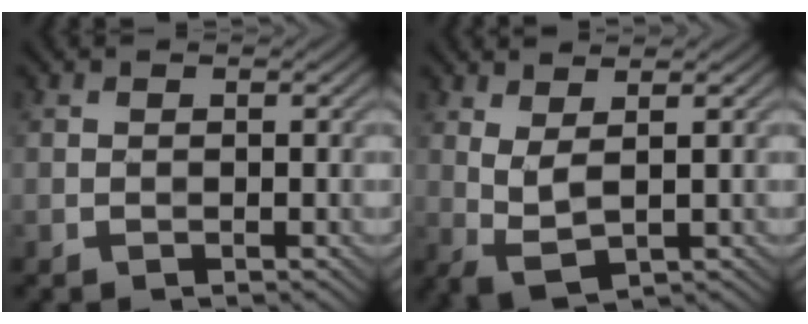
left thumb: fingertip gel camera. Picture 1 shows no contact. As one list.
[{"total": 3.3, "force": [1.3, 0.7, 2.9], "torque": [-0.077, -0.006, 0.030]}]